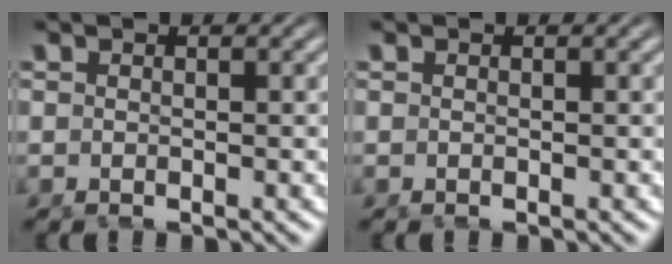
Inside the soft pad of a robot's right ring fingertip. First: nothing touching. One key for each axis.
{"total": 0.0}